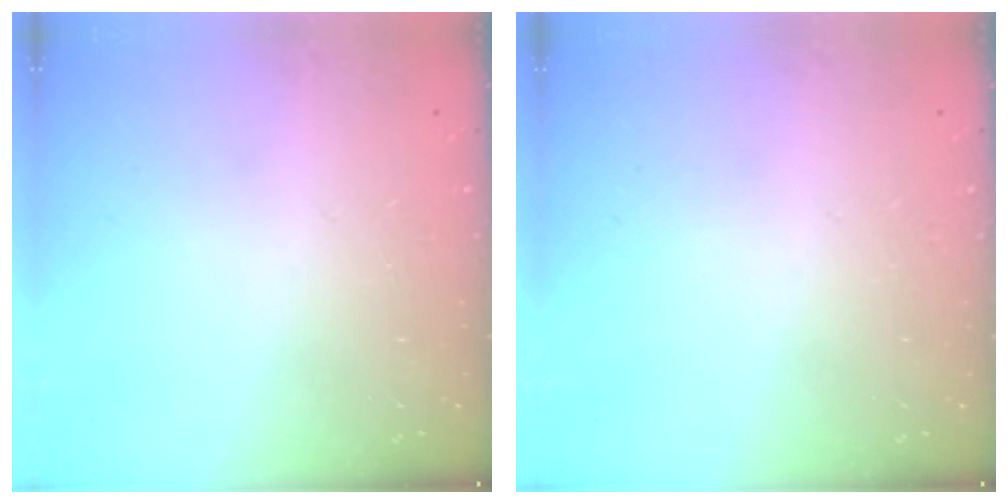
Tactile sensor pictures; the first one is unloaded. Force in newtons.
{"total": 0.0}